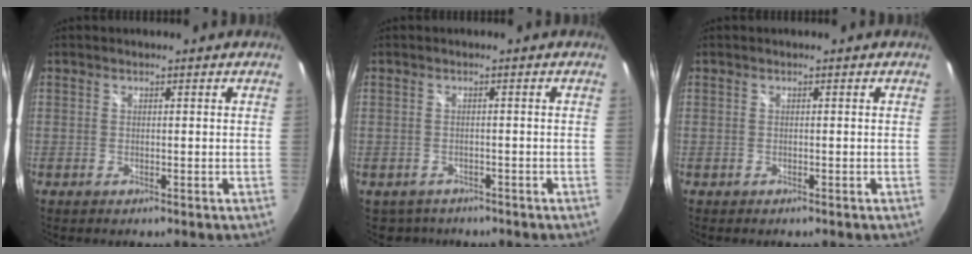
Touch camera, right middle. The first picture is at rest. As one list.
[{"total": 2.8, "force": [-2.2, 1.8, 0.1], "torque": [-0.009, -0.004, -0.032]}, {"total": 0.0}]